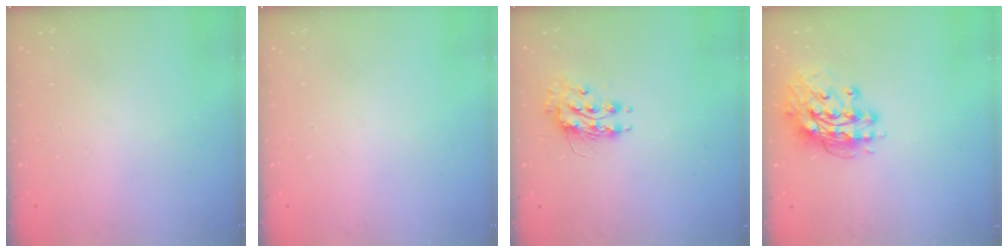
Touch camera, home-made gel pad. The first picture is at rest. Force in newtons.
{"total": 0.0}
{"total": 8.5, "press": 8.5, "slide": 0.6}
{"total": 13.5, "press": 13.4, "slide": 1.3}